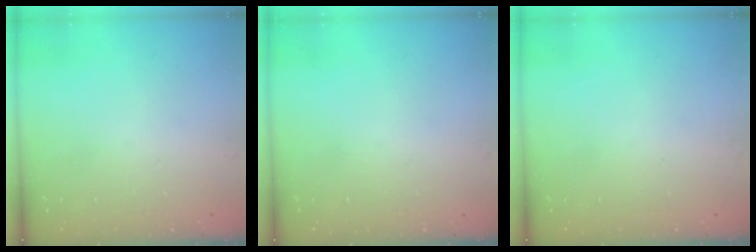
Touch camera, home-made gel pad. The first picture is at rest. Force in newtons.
{"total": 0.0}
{"total": 0.0}